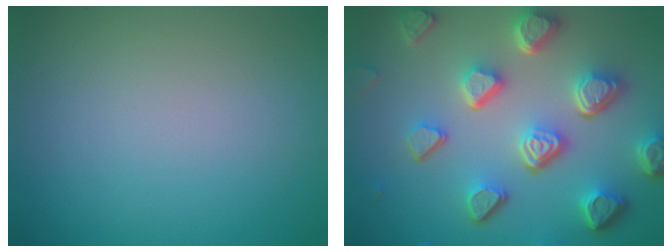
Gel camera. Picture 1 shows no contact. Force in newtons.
{"total": 7.6, "press": 5.7, "slide": 5.1}